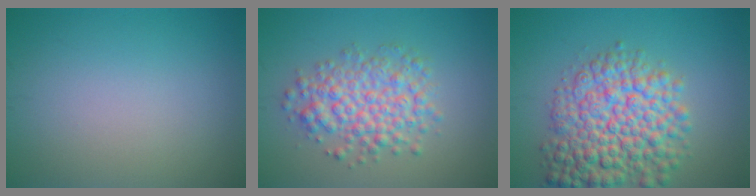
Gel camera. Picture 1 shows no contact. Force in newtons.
{"total": 5.0, "press": 5.0, "slide": 0.1}
{"total": 9.2, "press": 9.2, "slide": 0.3}